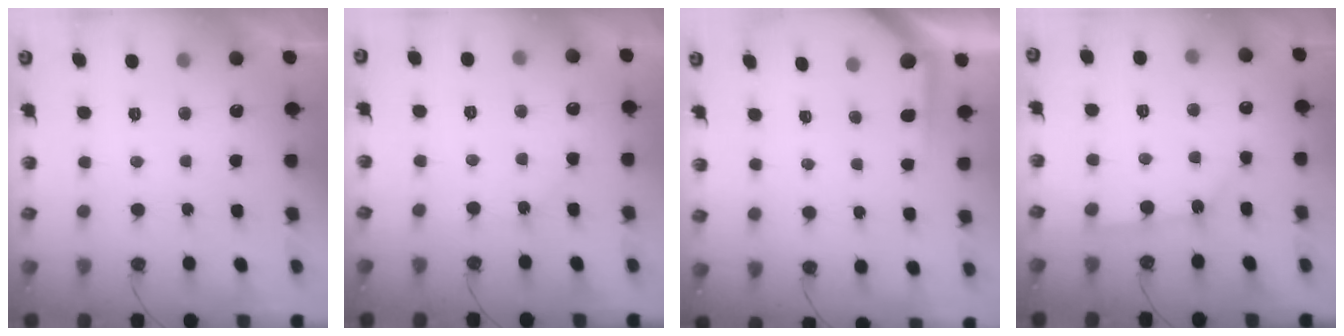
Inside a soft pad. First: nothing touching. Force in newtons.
{"total": 4.1, "press": 4.1, "slide": 0.5}
{"total": 2.5, "press": 2.5, "slide": 0.3}
{"total": 2.4, "press": 2.4, "slide": 0.3}